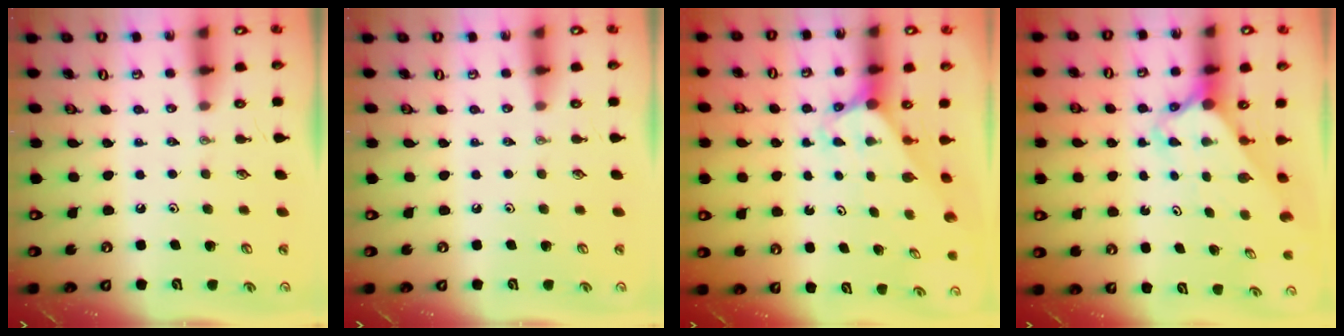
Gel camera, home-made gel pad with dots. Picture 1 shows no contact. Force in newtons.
{"total": 0.0}
{"total": 2.8, "press": 2.8, "slide": 0.2}
{"total": 2.8, "press": 2.8, "slide": 0.2}